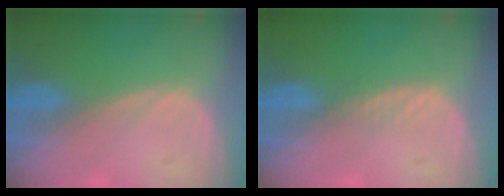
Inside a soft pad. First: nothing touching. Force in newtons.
{"total": 1.4, "press": 1.3, "slide": 0.2}